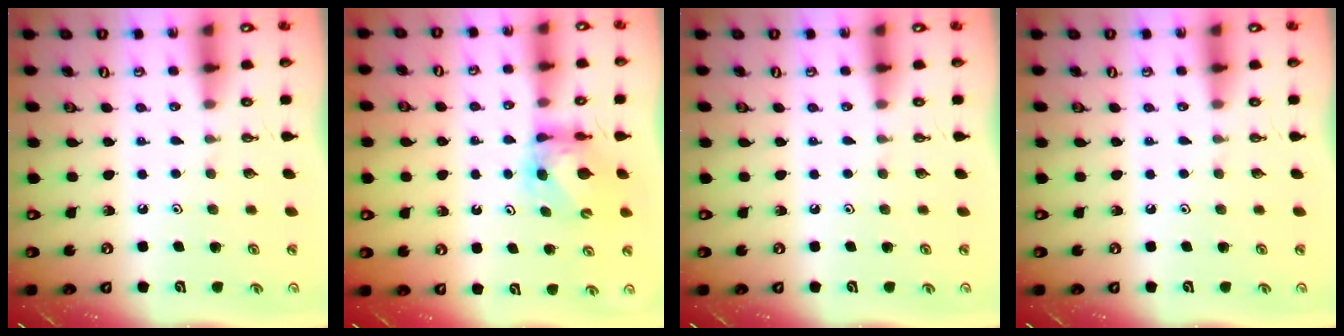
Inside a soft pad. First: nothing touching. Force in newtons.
{"total": 5.6, "press": 5.6, "slide": 0.6}
{"total": 0.0}
{"total": 0.0}